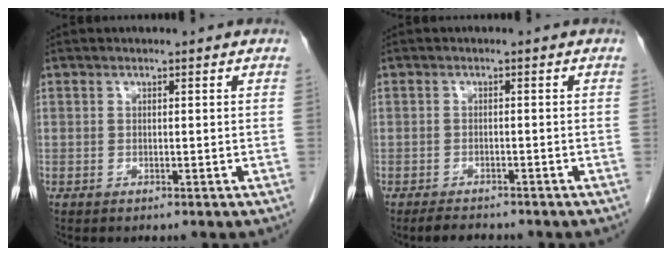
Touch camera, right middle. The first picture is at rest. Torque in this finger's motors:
{"motor_torque": [0.49, -0.10, 0.00, 0.01]}